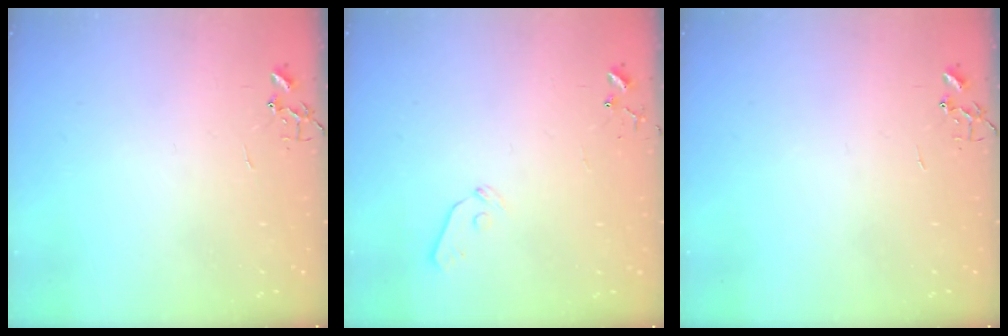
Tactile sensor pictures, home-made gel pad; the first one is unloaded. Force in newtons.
{"total": 5.5, "press": 5.5, "slide": 0.5}
{"total": 0.0}